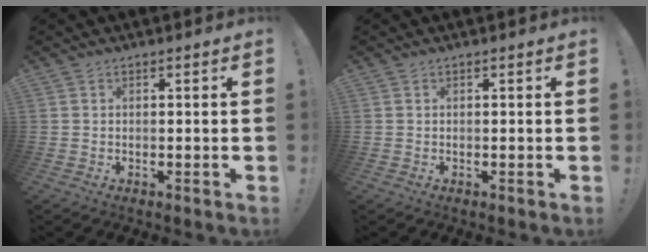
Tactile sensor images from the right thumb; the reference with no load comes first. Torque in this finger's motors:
{"motor_torque": [0.00, 0.00, 0.01, 0.00, 0.02]}